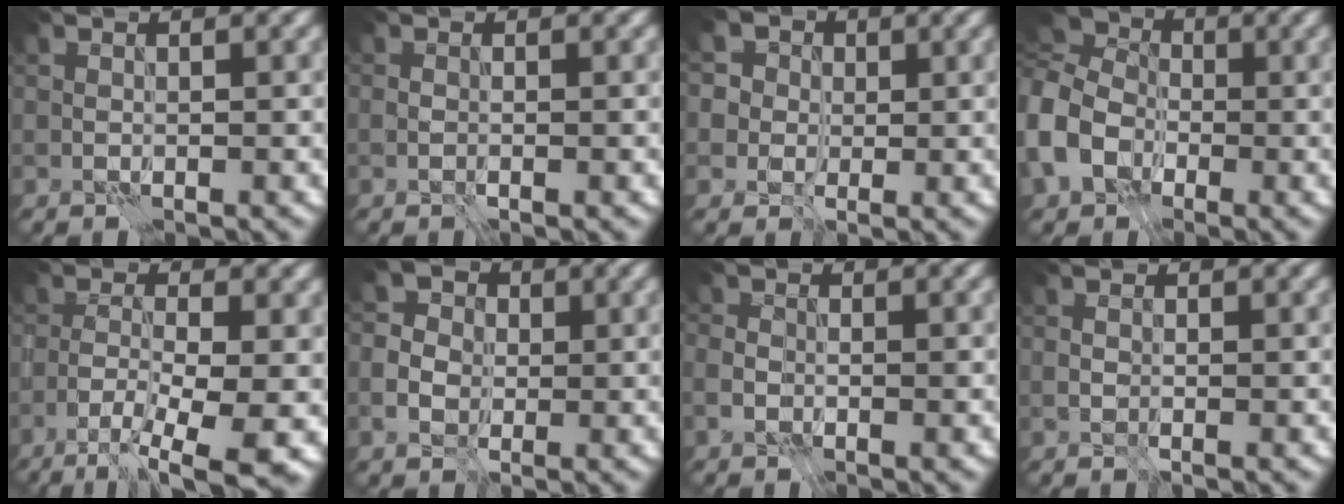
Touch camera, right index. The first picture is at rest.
{"total": 0.7, "force": [-0.3, 0.2, 0.6], "torque": [-0.013, -0.001, -0.006]}
{"total": 8.2, "force": [3.3, 6.7, 3.3], "torque": [-0.048, 0.029, 0.015]}
{"total": 8.9, "force": [-2.0, 7.0, 5.1], "torque": [-0.118, -0.013, -0.043]}
{"total": 9.1, "force": [-5.3, 2.1, 7.1], "torque": [-0.126, -0.013, -0.089]}
{"total": 4.0, "force": [-0.6, 3.4, 2.0], "torque": [-0.034, 0.005, -0.016]}
{"total": 1.6, "force": [-0.7, 1.1, 1.0], "torque": [-0.014, 0.002, -0.019]}
{"total": 1.4, "force": [-0.5, 0.9, 1.0], "torque": [-0.018, 0.002, -0.014]}